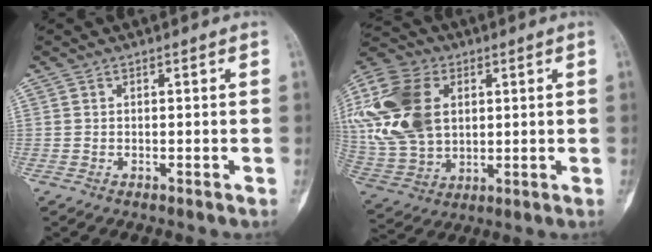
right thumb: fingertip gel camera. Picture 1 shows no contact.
{"total": 21.6, "force": [4.5, 15.1, 14.9], "torque": [-0.319, -0.001, 0.087]}